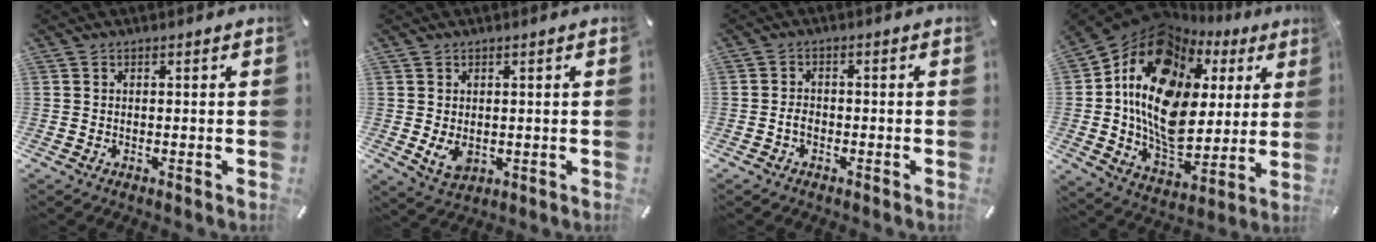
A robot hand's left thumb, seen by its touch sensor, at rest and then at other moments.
{"total": 4.4, "force": [-0.1, 3.3, 2.9], "torque": [-0.064, -0.006, -0.002]}
{"total": 2.5, "force": [-1.0, 1.8, 1.5], "torque": [-0.030, 0.007, -0.019]}
{"total": 18.8, "force": [4.5, 13.7, 12.0], "torque": [-0.239, -0.048, 0.067]}